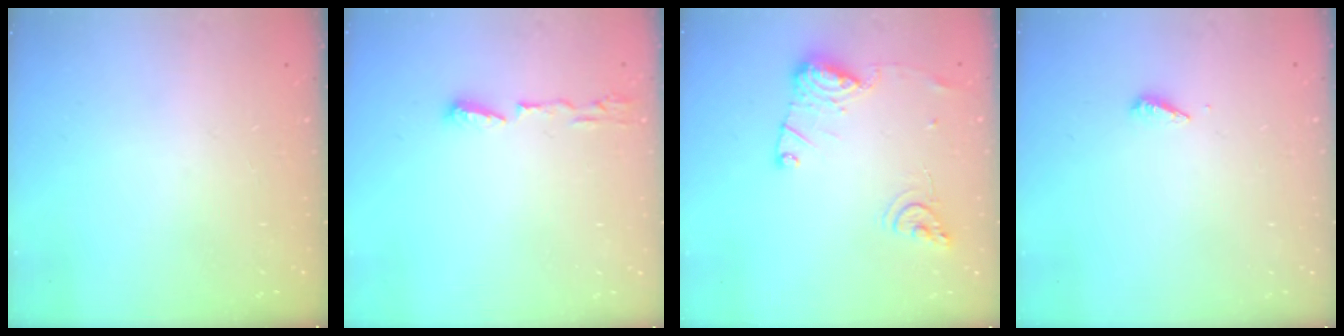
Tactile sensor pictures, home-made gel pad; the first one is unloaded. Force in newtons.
{"total": 6.0, "press": 5.8, "slide": 1.2}
{"total": 12.9, "press": 12.8, "slide": 1.5}
{"total": 2.8, "press": 2.8, "slide": 0.2}